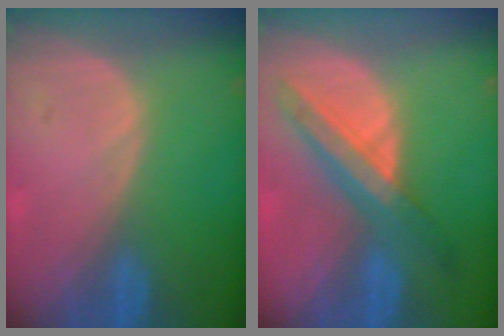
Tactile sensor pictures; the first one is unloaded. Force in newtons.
{"total": 7.2, "press": 6.8, "slide": 2.4}